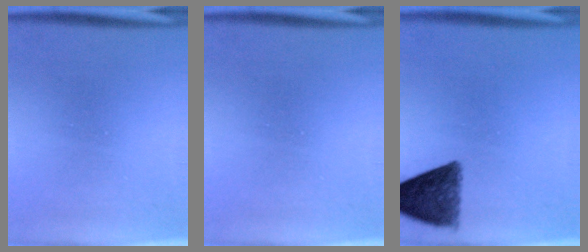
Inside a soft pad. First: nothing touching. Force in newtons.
{"total": 0.0}
{"total": 9.2}